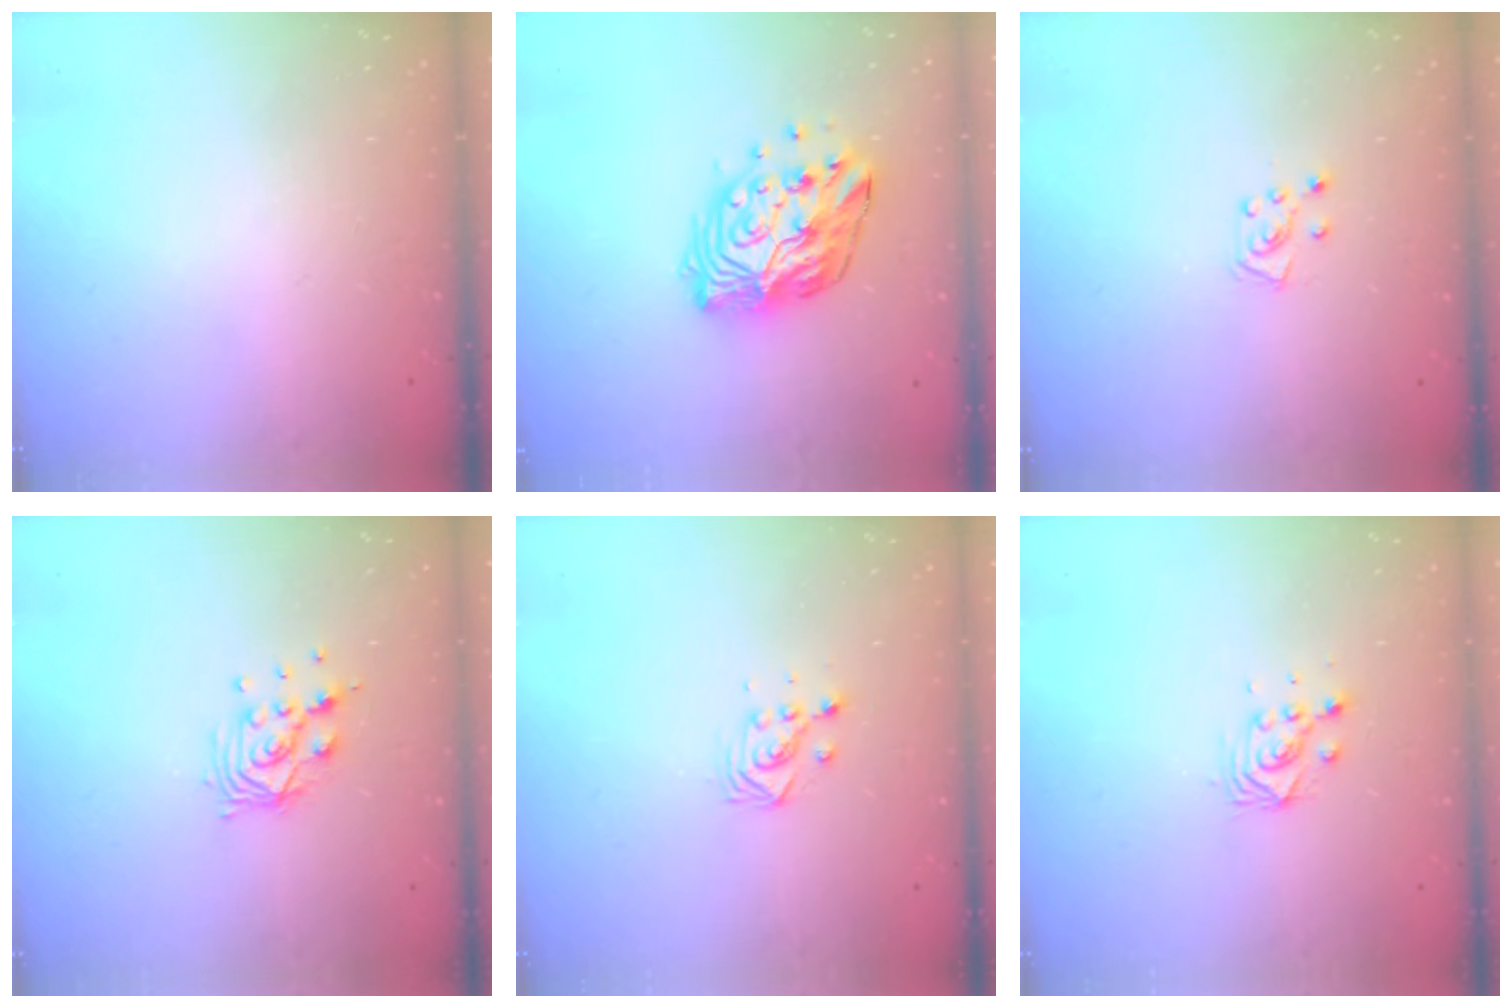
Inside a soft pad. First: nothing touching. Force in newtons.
{"total": 14.2, "press": 14.2, "slide": 1.3}
{"total": 6.2, "press": 6.1, "slide": 0.6}
{"total": 8.9, "press": 8.9, "slide": 0.7}
{"total": 3.2, "press": 3.2, "slide": 0.5}
{"total": 4.8, "press": 4.8, "slide": 0.3}